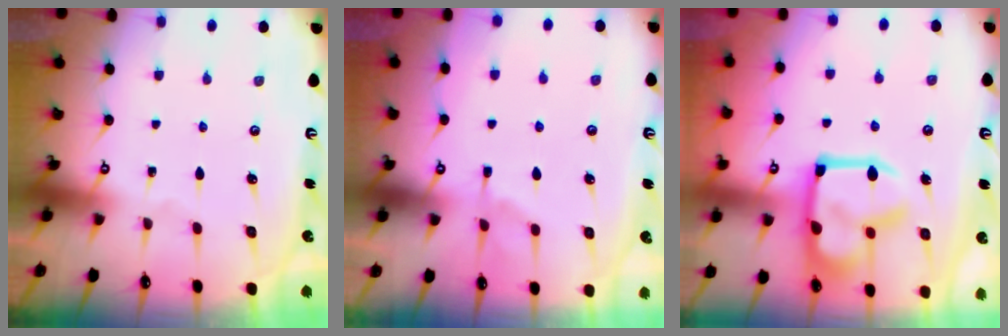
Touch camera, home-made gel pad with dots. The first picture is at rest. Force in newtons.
{"total": 1.7, "press": 1.4, "slide": 0.9}
{"total": 16.3, "press": 16.2, "slide": 1.9}